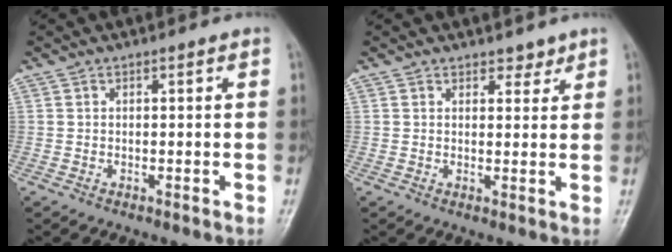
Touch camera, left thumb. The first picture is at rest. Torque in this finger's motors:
{"motor_torque": [-0.26, 0.25, -0.29, -0.10, -0.03]}